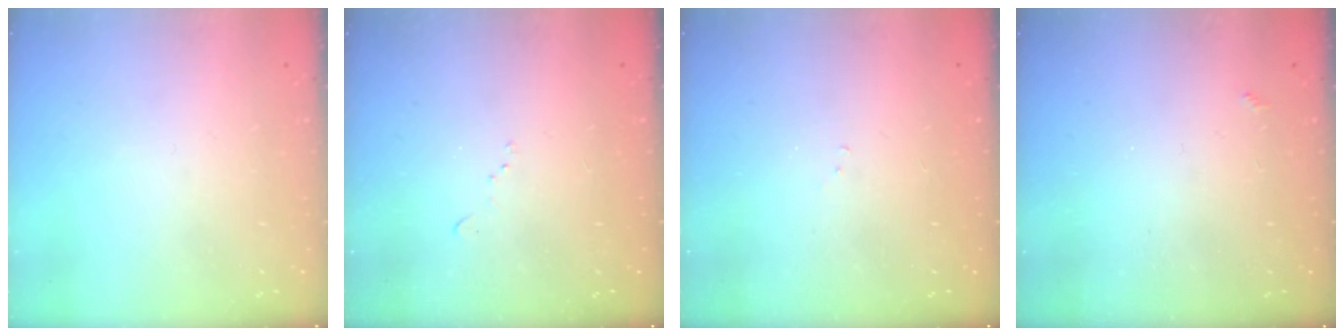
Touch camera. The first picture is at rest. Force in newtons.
{"total": 7.2, "press": 7.1, "slide": 0.8}
{"total": 3.7, "press": 3.7, "slide": 0.6}
{"total": 2.1, "press": 2.0, "slide": 0.4}